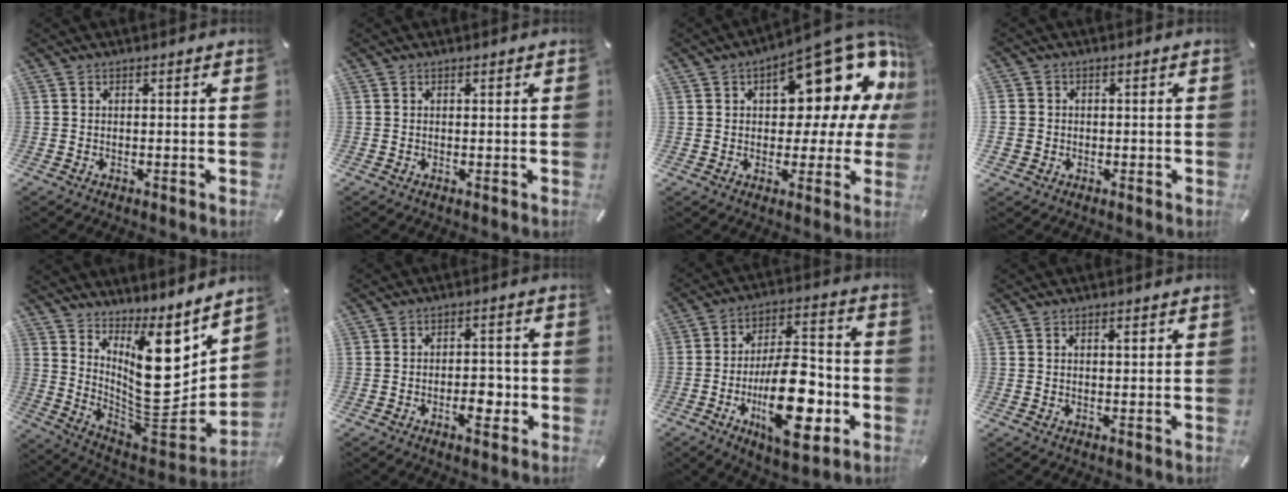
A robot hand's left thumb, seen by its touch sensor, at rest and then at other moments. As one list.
[{"total": 0.0}, {"total": 19.1, "force": [10.0, 9.1, 13.5], "torque": [-0.160, -0.081, 0.161]}, {"total": 3.8, "force": [-0.4, 3.7, 0.6], "torque": [-0.003, 0.005, -0.008]}, {"total": 18.9, "force": [6.5, 10.5, 14.2], "torque": [-0.206, -0.074, 0.118]}, {"total": 6.0, "force": [-1.8, 3.6, 4.5], "torque": [-0.065, 0.010, -0.031]}, {"total": 21.9, "force": [-6.5, 10.9, 17.8], "torque": [-0.281, 0.013, -0.099]}, {"total": 1.1, "force": [0.5, 0.5, 0.8], "torque": [-0.008, -0.002, 0.007]}]